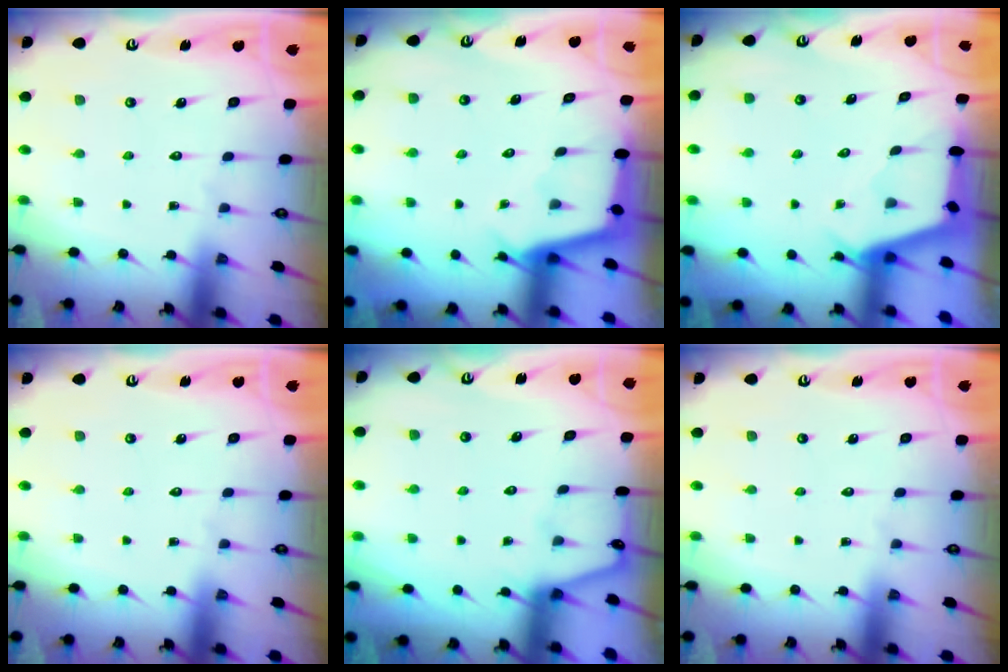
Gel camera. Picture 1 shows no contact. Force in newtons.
{"total": 2.9, "press": 2.9, "slide": 0.4}
{"total": 2.7, "press": 2.7, "slide": 0.3}
{"total": 0.0}
{"total": 1.8, "press": 1.8, "slide": 0.3}
{"total": 0.0}